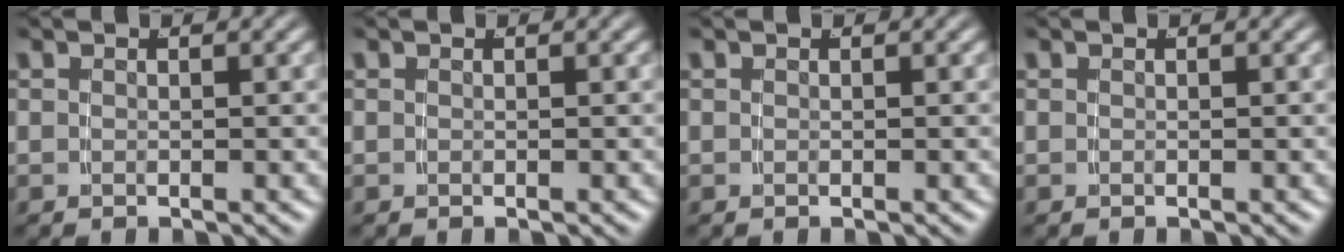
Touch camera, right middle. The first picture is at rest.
{"total": 0.0}
{"total": 0.0}
{"total": 0.0}